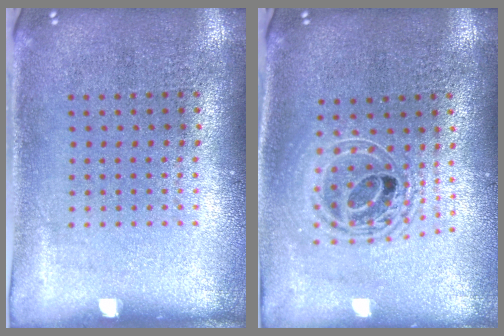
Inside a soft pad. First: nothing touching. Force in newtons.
{"total": 2.0, "press": 1.5, "slide": 1.2}